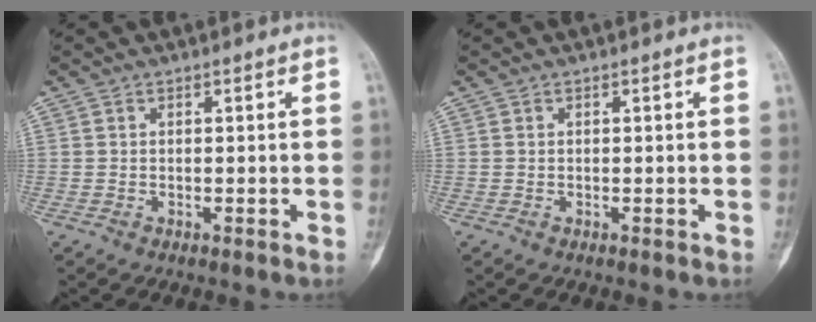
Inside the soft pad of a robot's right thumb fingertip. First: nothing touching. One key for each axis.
{"total": 0.0}